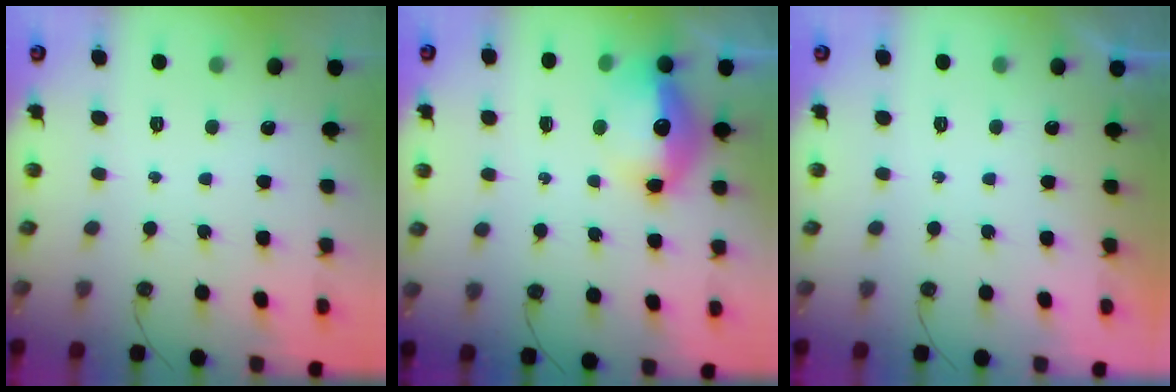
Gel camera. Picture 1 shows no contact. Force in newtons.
{"total": 13.3, "press": 13.2, "slide": 1.3}
{"total": 0.0}